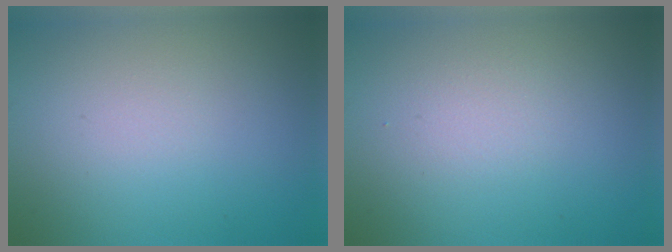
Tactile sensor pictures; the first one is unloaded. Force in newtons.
{"total": 1.2, "press": 1.2, "slide": 0.1}